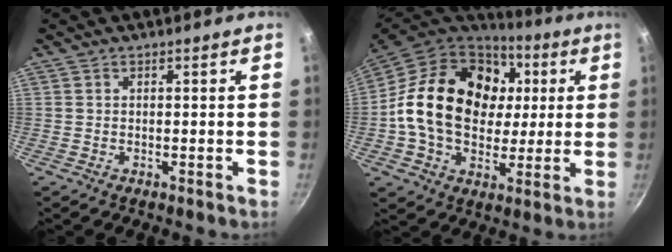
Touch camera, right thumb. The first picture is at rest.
{"total": 24.1, "force": [3.3, 17.7, 16.0], "torque": [-0.257, 0.018, 0.056]}